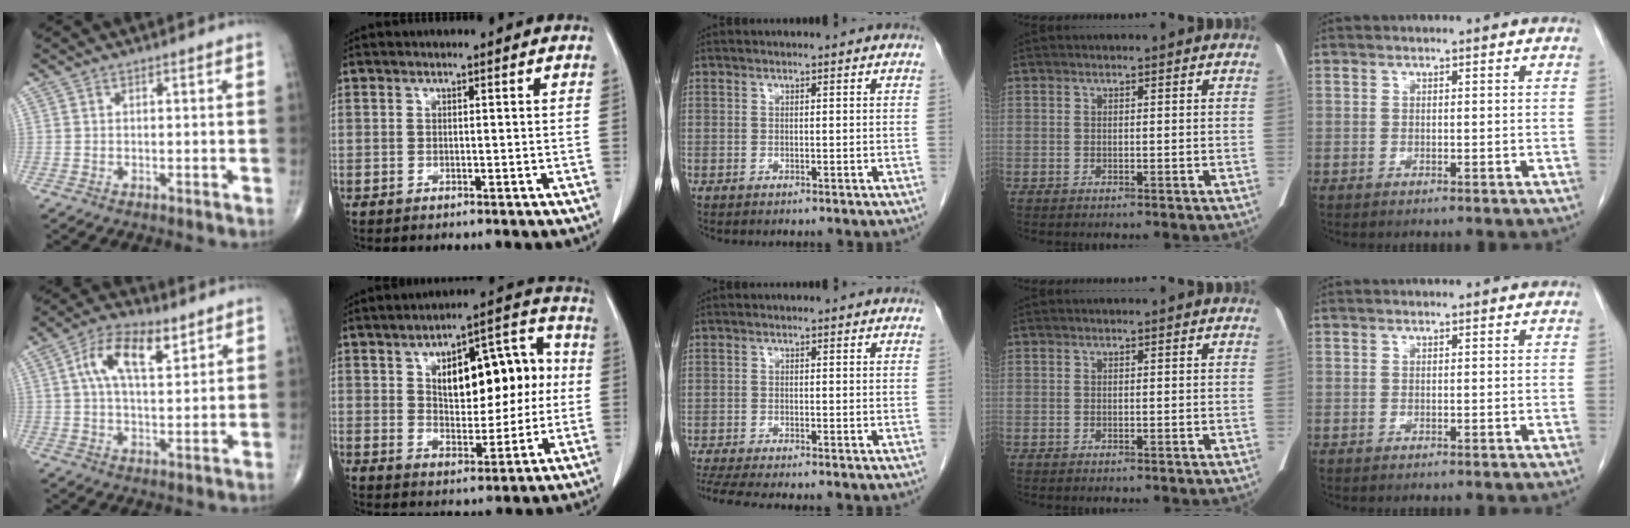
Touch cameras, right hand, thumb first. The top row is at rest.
{"thumb": {"total": 11.1, "force": [4.6, 5.1, 8.7], "torque": [-0.147, -0.002, 0.080]}, "index": {"total": 14.4, "force": [2.2, 6.8, 12.5], "torque": [-0.174, 0.041, 0.044]}, "middle": {"total": 6.1, "force": [-5.3, -0.2, 3.0], "torque": [-0.050, -0.015, -0.090]}}